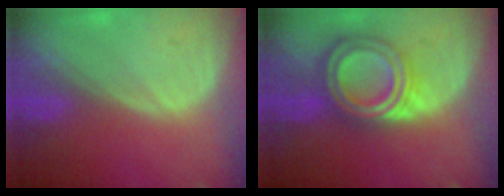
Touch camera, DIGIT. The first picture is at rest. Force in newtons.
{"total": 7.7, "press": 7.7, "slide": 0.5}